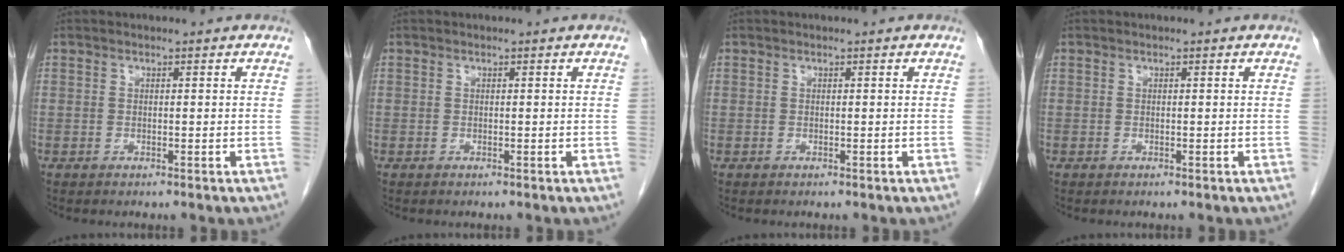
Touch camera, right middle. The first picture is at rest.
{"total": 0.0}
{"total": 0.0}
{"total": 0.0}